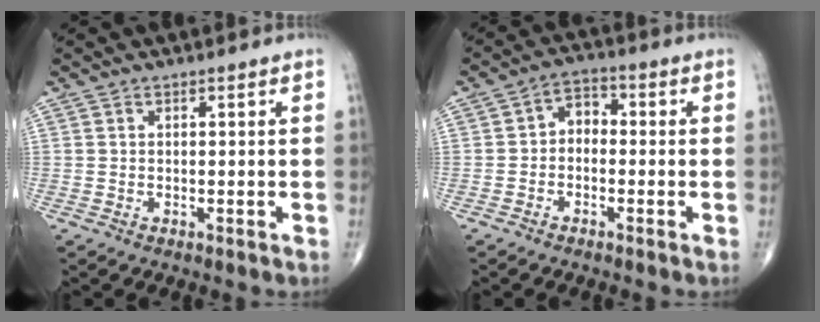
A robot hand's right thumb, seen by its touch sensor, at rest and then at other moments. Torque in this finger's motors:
{"motor_torque": [-0.13, -0.01, 0.22, 0.01, 0.01]}